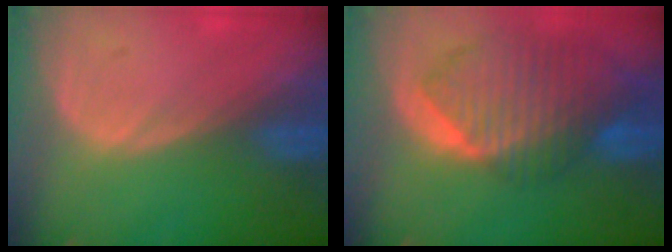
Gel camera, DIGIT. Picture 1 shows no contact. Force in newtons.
{"total": 10.5, "press": 9.1, "slide": 5.2}